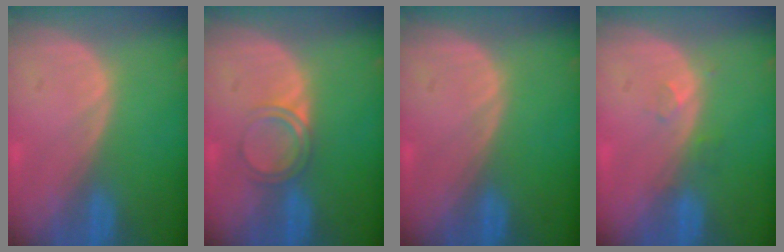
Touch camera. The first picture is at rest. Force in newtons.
{"total": 3.0, "press": 3.0, "slide": 0.3}
{"total": 0.0}
{"total": 1.9, "press": 1.6, "slide": 1.0}